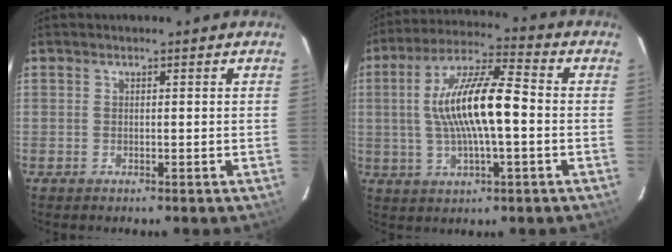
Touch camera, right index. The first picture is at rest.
{"total": 14.2, "force": [-0.3, 3.4, 13.8], "torque": [-0.259, 0.014, -0.008]}